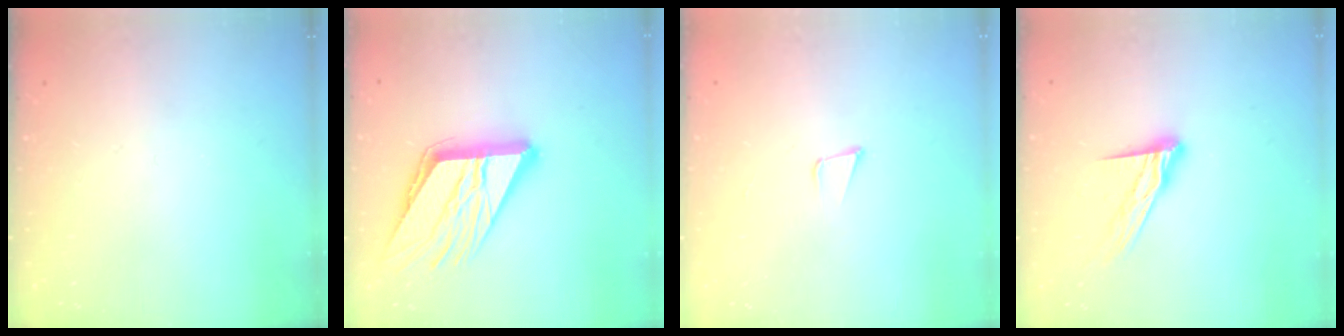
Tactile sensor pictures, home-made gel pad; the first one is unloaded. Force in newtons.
{"total": 18.0, "press": 17.9, "slide": 2.5}
{"total": 3.4, "press": 2.2, "slide": 2.6}
{"total": 11.6, "press": 11.6, "slide": 0.9}